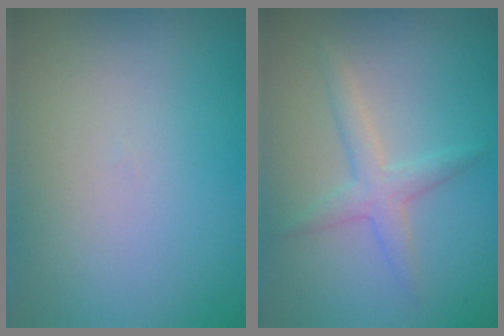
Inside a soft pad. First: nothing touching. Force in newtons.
{"total": 2.2, "press": 2.2, "slide": 0.1}